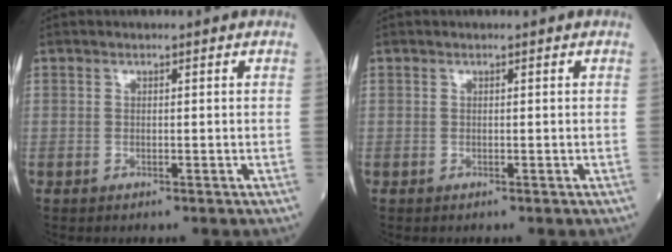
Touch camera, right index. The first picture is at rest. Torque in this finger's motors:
{"motor_torque": [0.00, 0.00, 0.00, 0.00]}